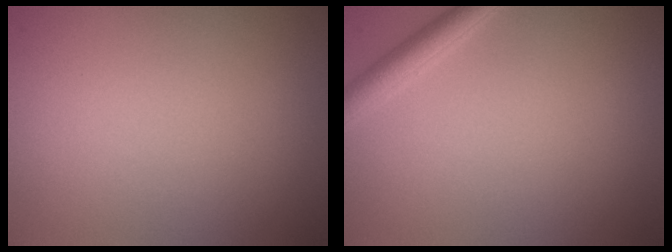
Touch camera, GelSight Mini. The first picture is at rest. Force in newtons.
{"total": 2.2, "press": 2.2, "slide": 0.1}